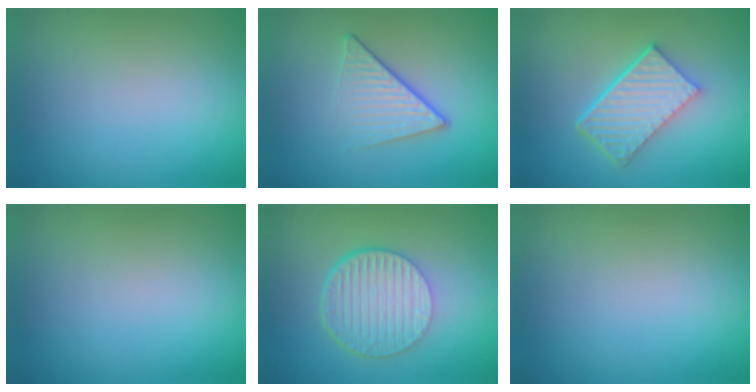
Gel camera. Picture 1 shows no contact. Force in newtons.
{"total": 4.1, "press": 2.8, "slide": 3.1}
{"total": 6.0, "press": 4.4, "slide": 4.0}
{"total": 0.0}
{"total": 6.7, "press": 4.5, "slide": 5.0}
{"total": 0.0}